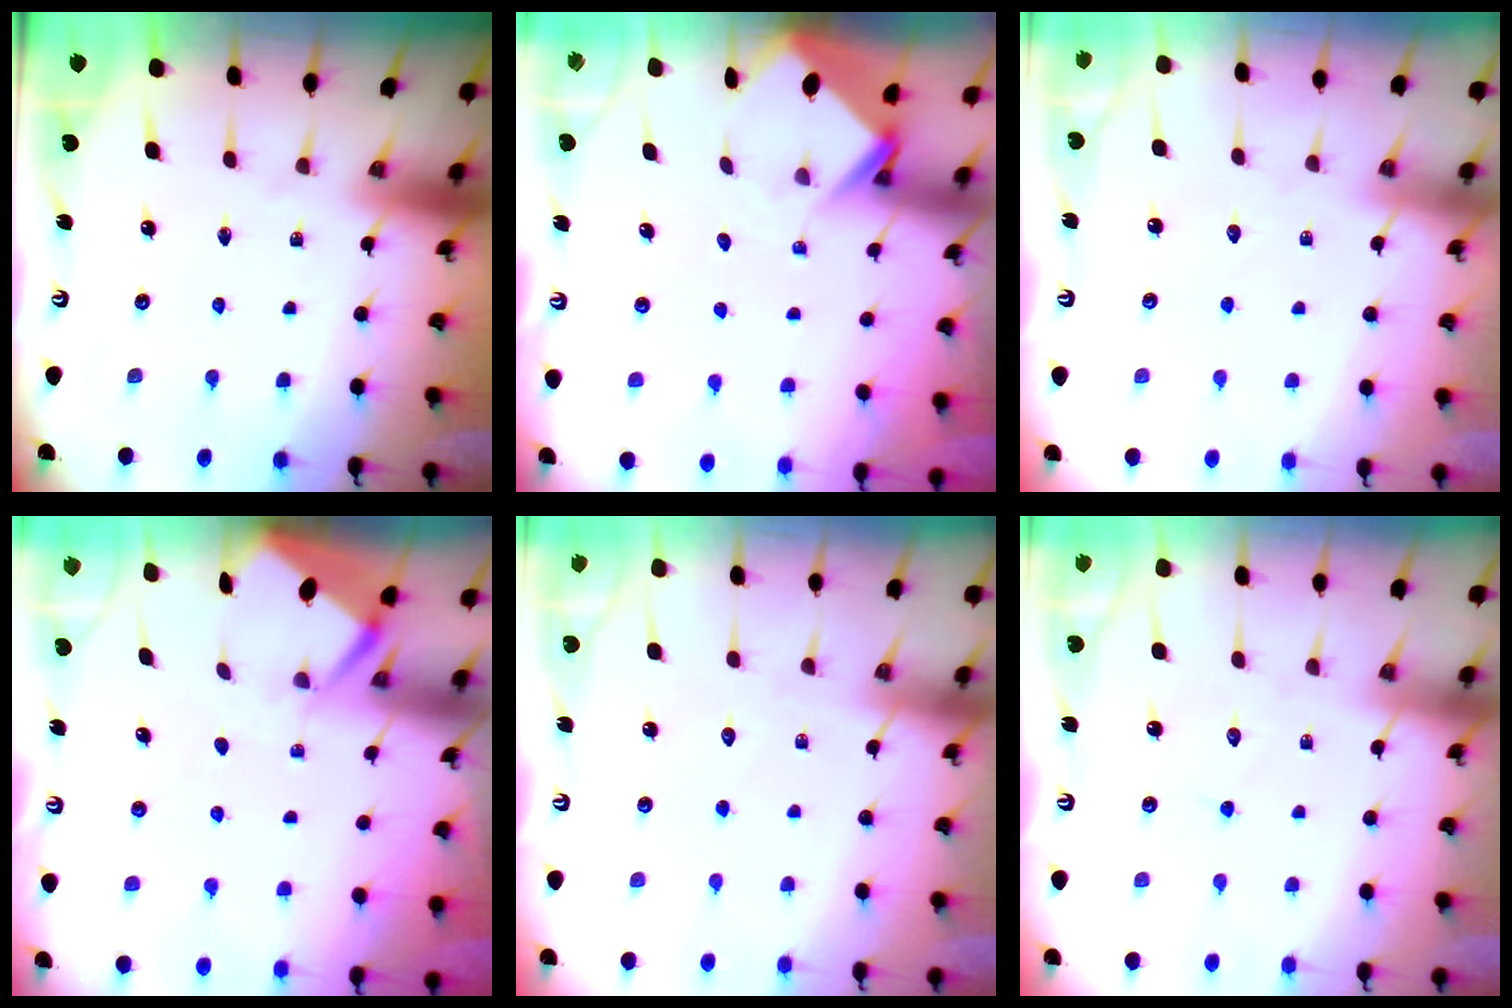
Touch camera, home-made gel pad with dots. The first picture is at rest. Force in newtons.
{"total": 3.9, "press": 3.9, "slide": 0.2}
{"total": 2.0, "press": 2.0, "slide": 0.2}
{"total": 4.1, "press": 4.1, "slide": 0.2}
{"total": 3.9, "press": 3.9, "slide": 0.4}
{"total": 4.5, "press": 4.5, "slide": 0.1}